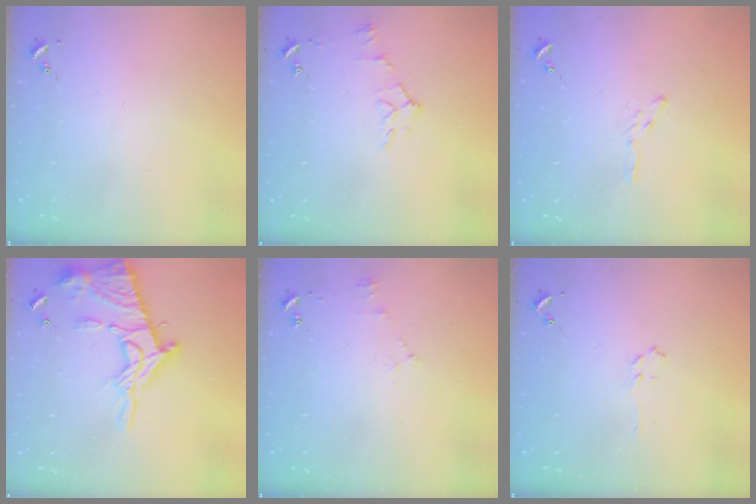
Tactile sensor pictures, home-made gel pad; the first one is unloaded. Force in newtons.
{"total": 7.8, "press": 7.8, "slide": 0.9}
{"total": 3.2, "press": 3.2, "slide": 0.3}
{"total": 17.7, "press": 17.7, "slide": 1.6}
{"total": 3.9, "press": 3.9, "slide": 0.5}
{"total": 3.9, "press": 3.9, "slide": 0.4}